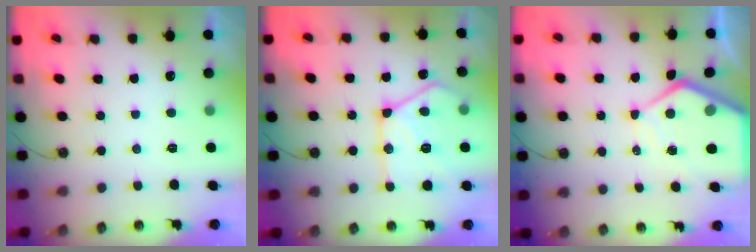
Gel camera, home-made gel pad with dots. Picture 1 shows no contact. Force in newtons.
{"total": 19.4, "press": 19.2, "slide": 2.2}
{"total": 10.4, "press": 10.3, "slide": 0.9}